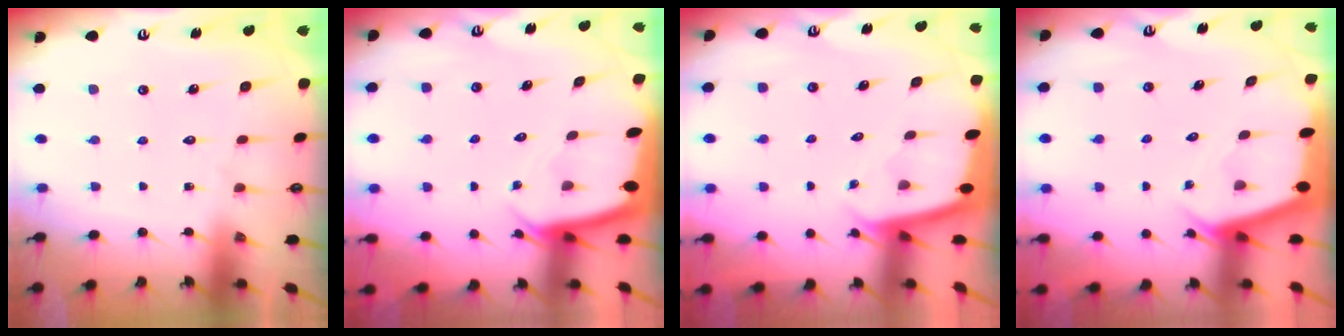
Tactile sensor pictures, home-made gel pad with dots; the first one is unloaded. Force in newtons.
{"total": 2.4, "press": 2.4, "slide": 0.1}
{"total": 1.7, "press": 1.7, "slide": 0.0}
{"total": 2.4, "press": 2.4, "slide": 0.2}